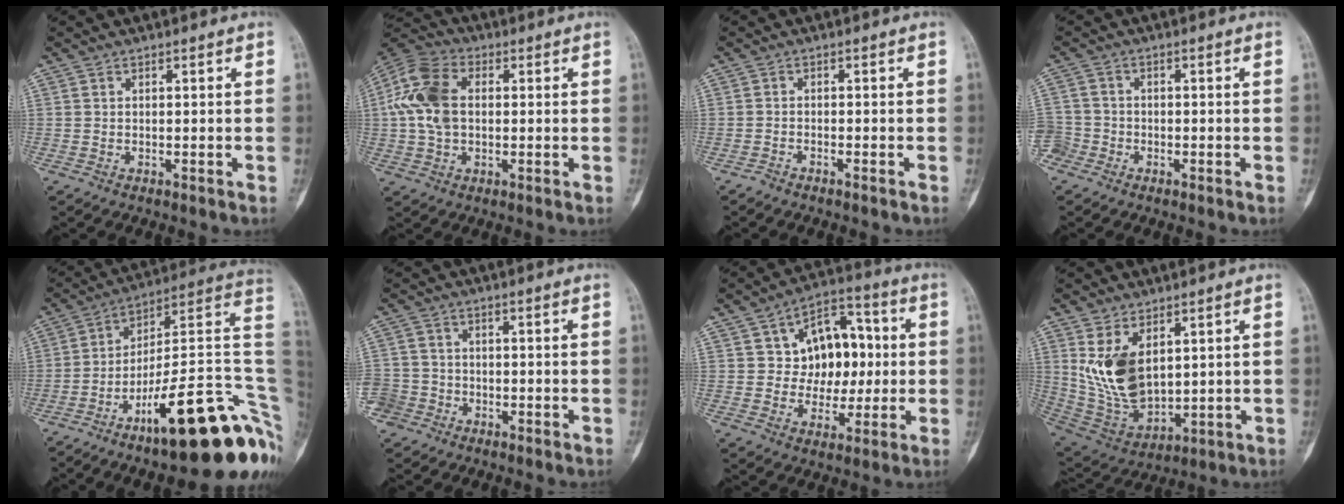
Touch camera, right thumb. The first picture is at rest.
{"total": 12.3, "force": [1.2, 8.2, 9.2], "torque": [-0.191, 0.024, 0.017]}
{"total": 1.2, "force": [-1.1, 0.0, 0.4], "torque": [-0.011, 0.006, -0.021]}
{"total": 4.3, "force": [-2.2, 3.6, 0.7], "torque": [-0.007, 0.016, -0.048]}
{"total": 25.3, "force": [-9.1, 6.9, 22.6], "torque": [-0.225, 0.091, -0.131]}
{"total": 5.9, "force": [-2.8, 5.1, 0.7], "torque": [-0.008, 0.023, -0.054]}
{"total": 13.7, "force": [2.0, 10.0, 9.1], "torque": [-0.075, 0.020, 0.031]}
{"total": 13.4, "force": [3.8, 7.9, 10.1], "torque": [-0.172, -0.023, 0.098]}